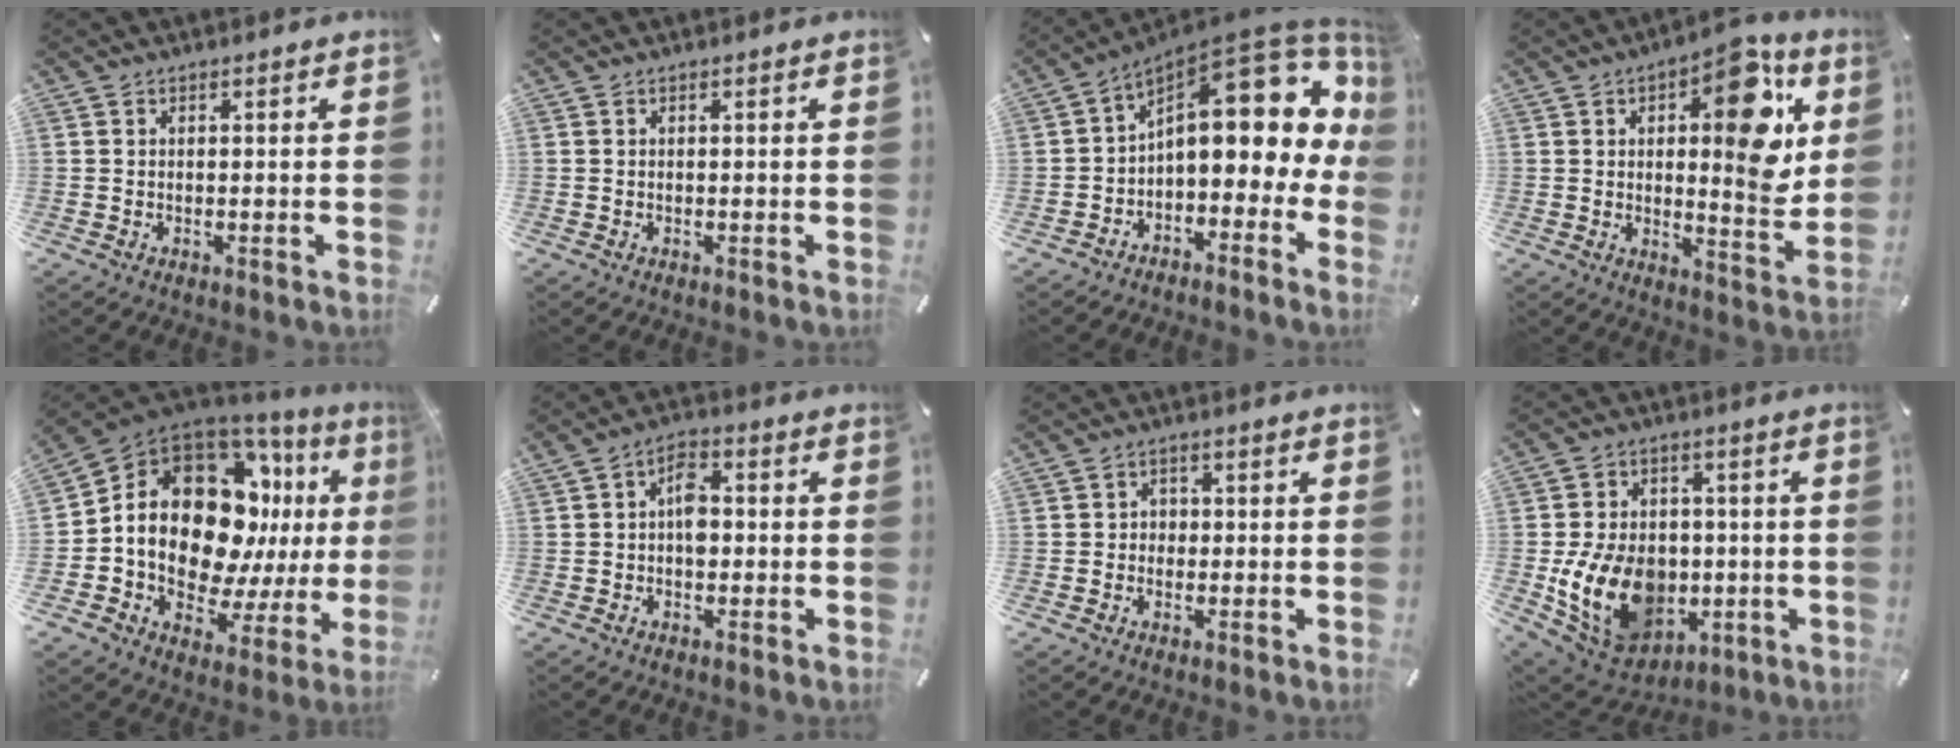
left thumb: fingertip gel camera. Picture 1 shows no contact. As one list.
[{"total": 0.0}, {"total": 16.7, "force": [5.5, 8.7, 13.1], "torque": [-0.166, -0.054, 0.093]}, {"total": 17.5, "force": [5.6, 7.2, 14.9], "torque": [-0.170, -0.041, 0.082]}, {"total": 21.6, "force": [4.1, 14.4, 15.5], "torque": [-0.284, -0.049, 0.074]}, {"total": 5.6, "force": [-0.3, 3.6, 4.2], "torque": [-0.055, 0.006, -0.011]}, {"total": 3.1, "force": [-0.9, 2.8, 0.8], "torque": [-0.009, 0.006, -0.023]}, {"total": 17.2, "force": [-2.8, 13.4, 10.4], "torque": [-0.211, 0.004, -0.036]}]